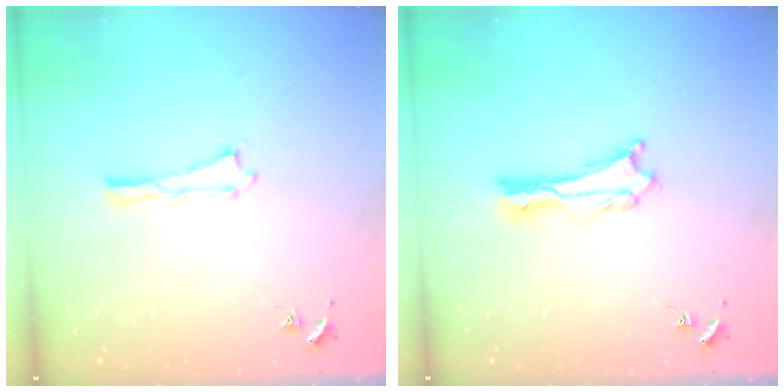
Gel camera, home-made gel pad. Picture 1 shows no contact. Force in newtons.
{"total": 0.9, "press": 0.9, "slide": 0.2}